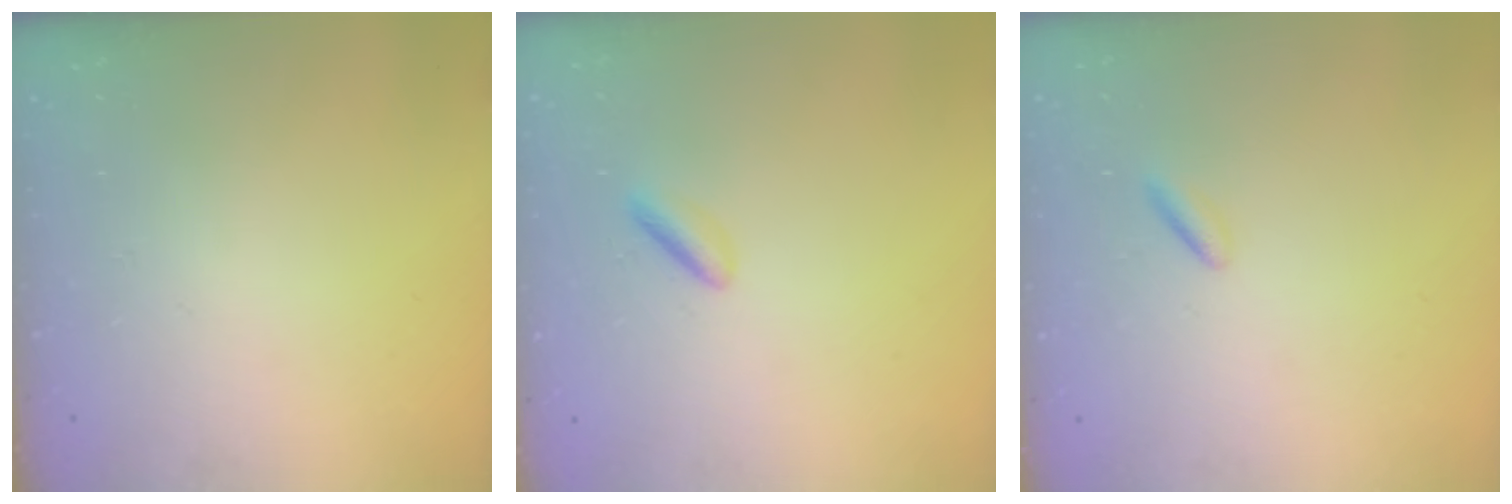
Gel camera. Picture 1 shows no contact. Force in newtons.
{"total": 2.1, "press": 2.0, "slide": 0.7}
{"total": 0.7, "press": 0.6, "slide": 0.4}